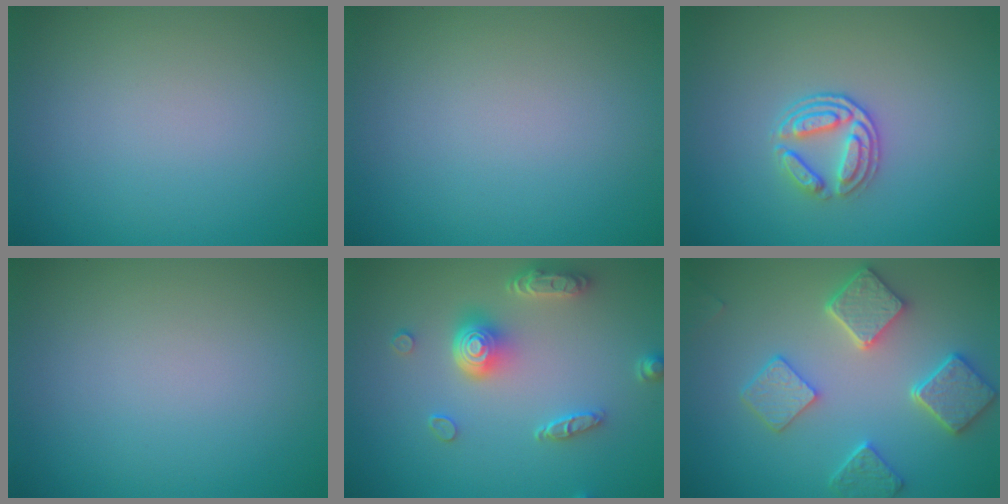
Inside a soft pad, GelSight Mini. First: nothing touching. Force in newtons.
{"total": 0.0}
{"total": 2.6, "press": 2.1, "slide": 1.6}
{"total": 0.0}
{"total": 4.9, "press": 3.7, "slide": 3.1}
{"total": 5.2, "press": 4.7, "slide": 2.3}